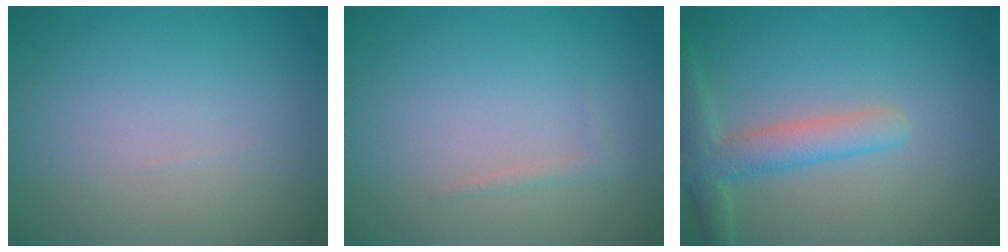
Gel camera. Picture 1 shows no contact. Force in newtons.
{"total": 0.6, "press": 0.6, "slide": 0.0}
{"total": 3.7, "press": 3.7, "slide": 0.2}